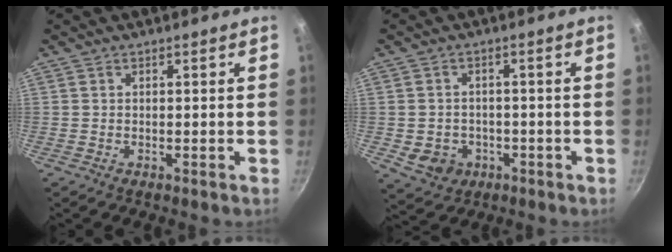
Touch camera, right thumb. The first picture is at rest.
{"total": 5.4, "force": [-1.5, 4.6, 2.3], "torque": [-0.020, 0.016, -0.008]}